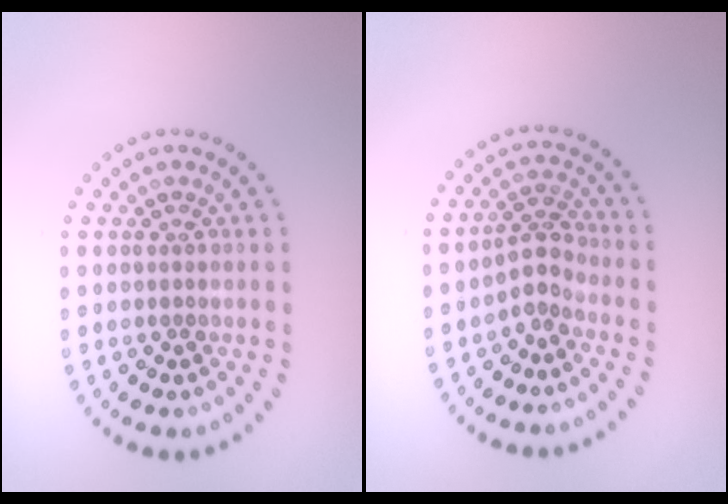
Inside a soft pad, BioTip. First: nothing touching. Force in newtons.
{"total": 2.3, "press": 1.7, "slide": 1.6}